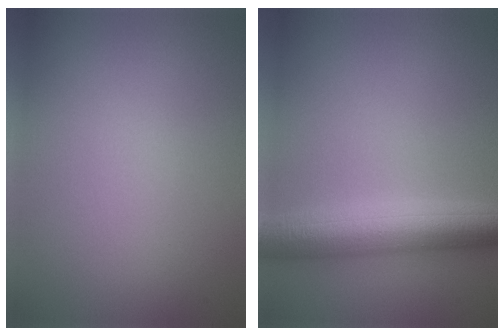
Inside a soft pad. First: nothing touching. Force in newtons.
{"total": 7.2, "press": 7.2, "slide": 0.0}